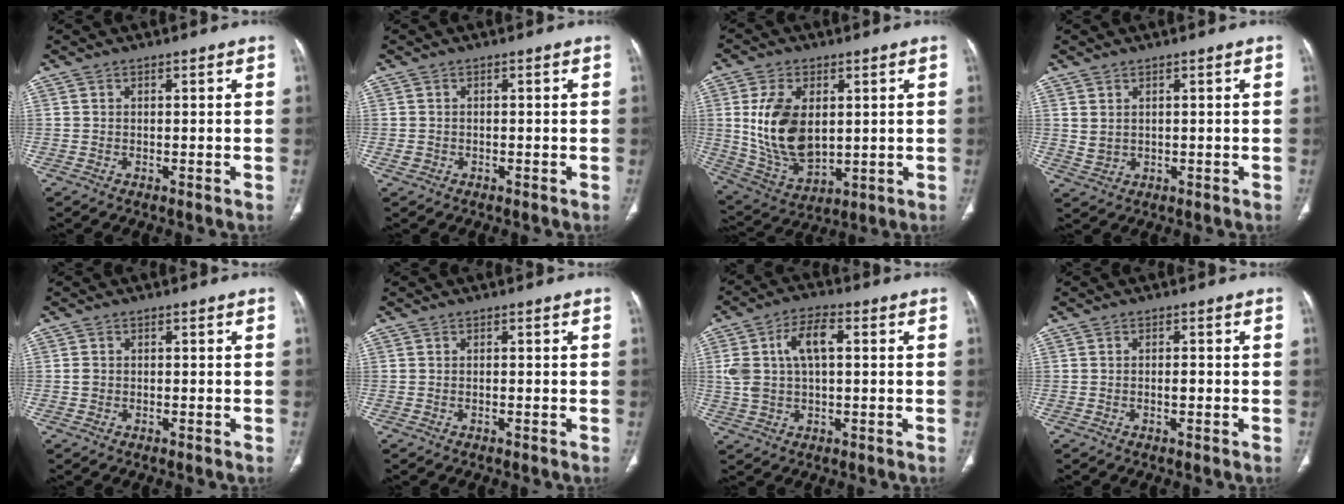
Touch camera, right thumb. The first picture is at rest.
{"total": 0.8, "force": [-0.3, 0.7, 0.2], "torque": [-0.004, 0.004, -0.001]}
{"total": 14.9, "force": [2.1, 9.1, 11.6], "torque": [-0.205, -0.017, 0.055]}
{"total": 2.1, "force": [0.9, 1.5, 1.1], "torque": [-0.019, -0.009, 0.029]}
{"total": 0.9, "force": [-0.1, 0.8, 0.4], "torque": [-0.006, 0.002, -0.001]}
{"total": 0.0}
{"total": 9.7, "force": [1.8, 5.1, 8.1], "torque": [-0.161, 0.019, 0.034]}
{"total": 1.2, "force": [-0.4, 0.5, 1.1], "torque": [-0.019, 0.001, -0.007]}